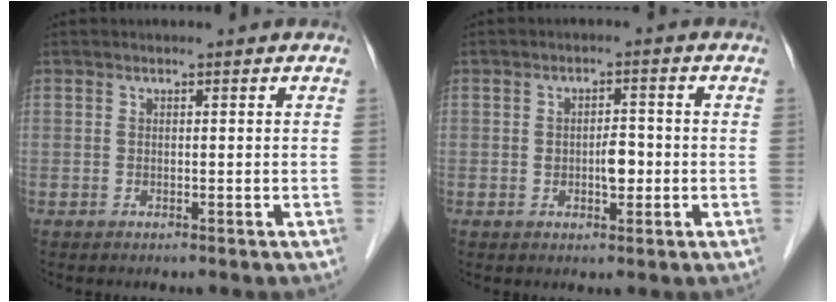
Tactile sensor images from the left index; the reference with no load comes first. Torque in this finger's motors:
{"motor_torque": [0.26, -0.15, 0.08, 0.06]}